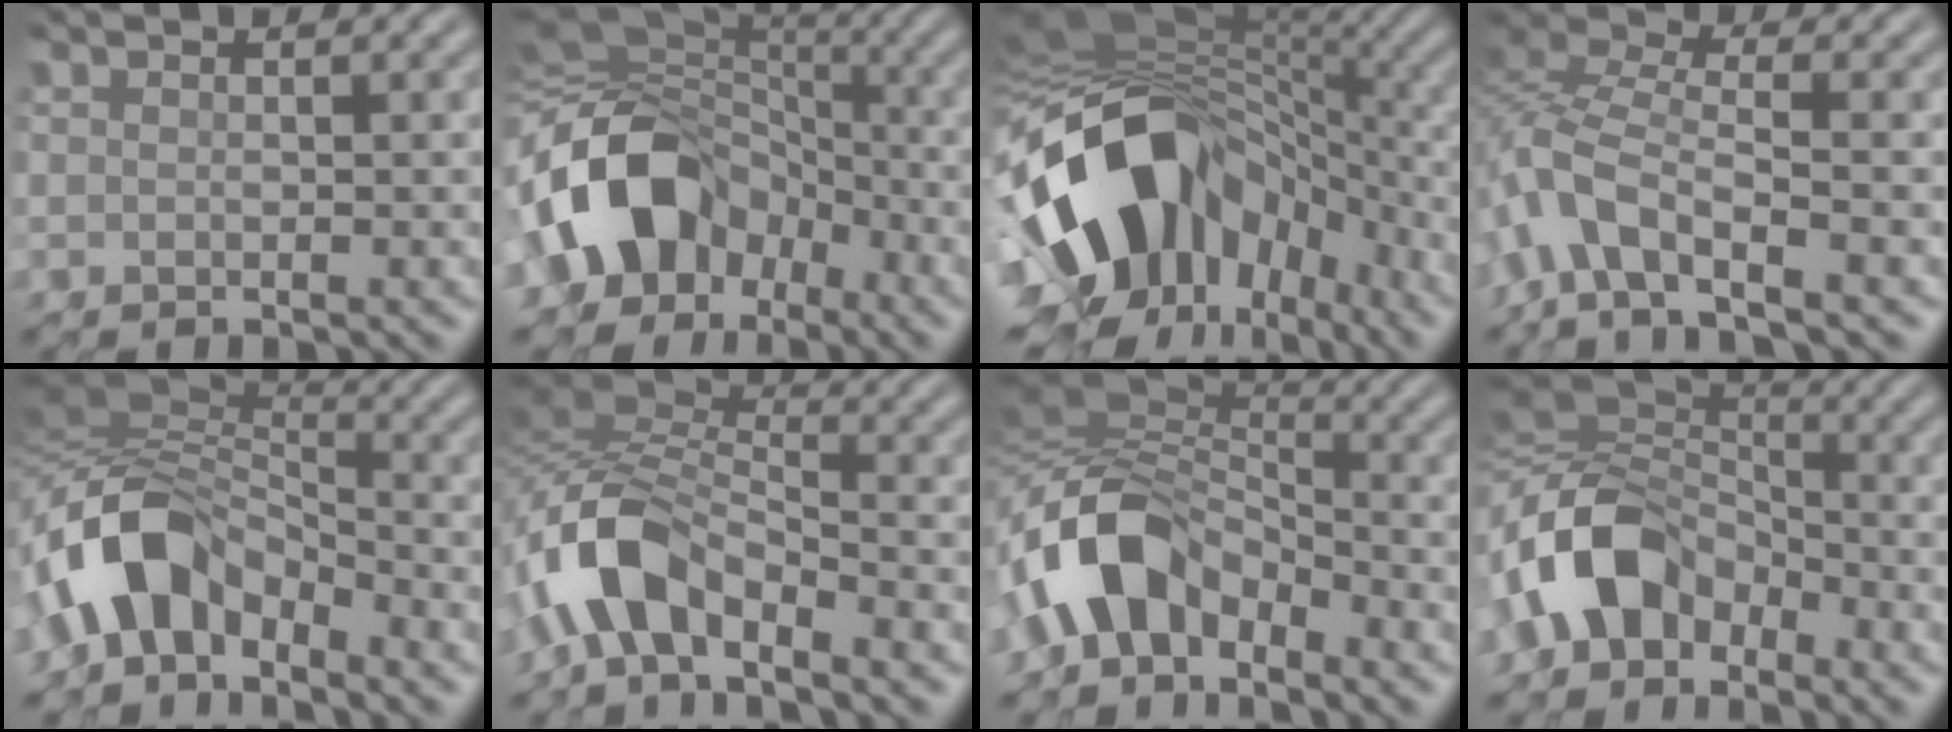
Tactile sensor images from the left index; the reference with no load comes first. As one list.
[{"total": 12.2, "force": [-4.4, 8.7, 7.2], "torque": [-0.156, -0.009, -0.086]}, {"total": 15.2, "force": [-5.3, 10.6, 9.5], "torque": [-0.185, -0.014, -0.083]}, {"total": 6.0, "force": [-4.0, 1.1, 4.3], "torque": [-0.102, 0.009, -0.095]}, {"total": 7.1, "force": [-3.9, 3.5, 4.8], "torque": [-0.094, 0.012, -0.083]}, {"total": 6.5, "force": [-4.3, 2.1, 4.4], "torque": [-0.096, 0.010, -0.096]}, {"total": 7.3, "force": [-3.7, 3.9, 4.9], "torque": [-0.097, 0.011, -0.081]}, {"total": 8.4, "force": [-3.6, 5.5, 5.3], "torque": [-0.106, 0.006, -0.079]}]